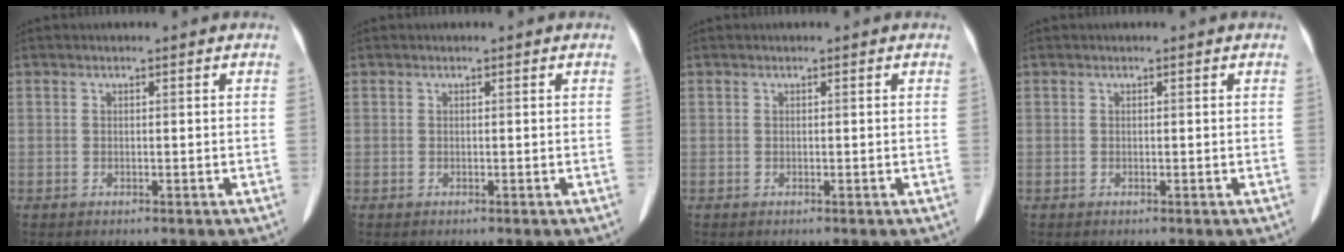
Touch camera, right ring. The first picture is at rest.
{"total": 0.0}
{"total": 0.0}
{"total": 0.0}